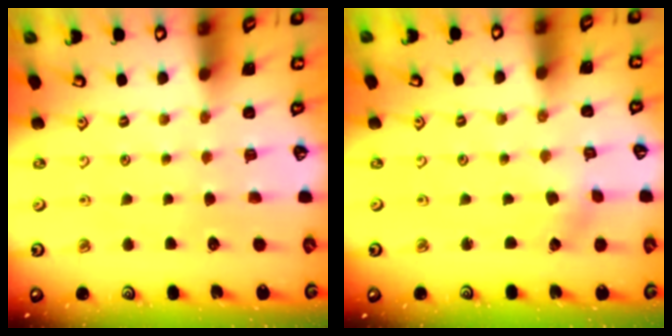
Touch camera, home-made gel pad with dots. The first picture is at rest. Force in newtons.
{"total": 0.6, "press": 0.6, "slide": 0.1}